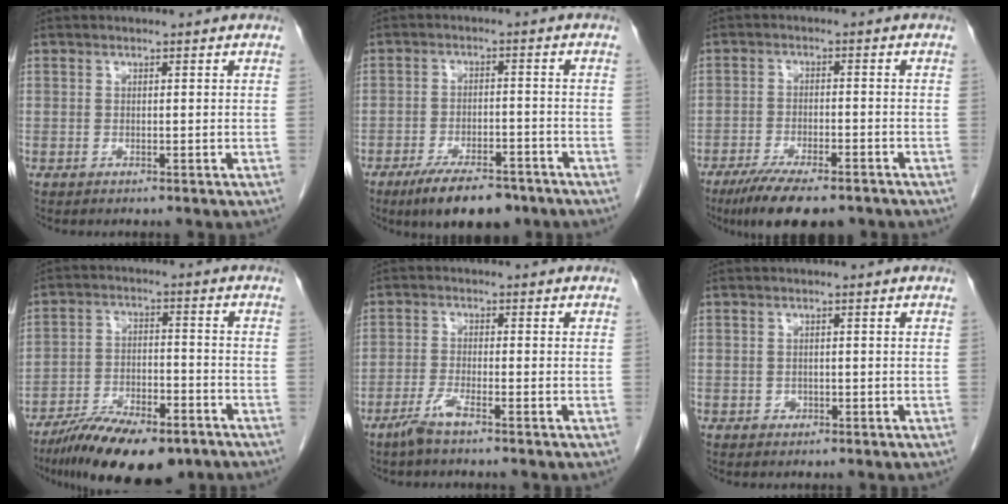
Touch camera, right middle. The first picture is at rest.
{"total": 9.8, "force": [-7.3, 3.3, 5.7], "torque": [-0.088, -0.006, -0.115]}
{"total": 10.9, "force": [-8.2, 2.9, 6.5], "torque": [-0.099, -0.015, -0.128]}
{"total": 14.6, "force": [-10.7, 4.6, 8.7], "torque": [-0.148, -0.009, -0.178]}
{"total": 3.3, "force": [-2.4, -0.1, 2.2], "torque": [-0.051, -0.005, -0.052]}
{"total": 0.9, "force": [-0.3, 0.7, 0.3], "torque": [-0.003, 0.003, -0.005]}